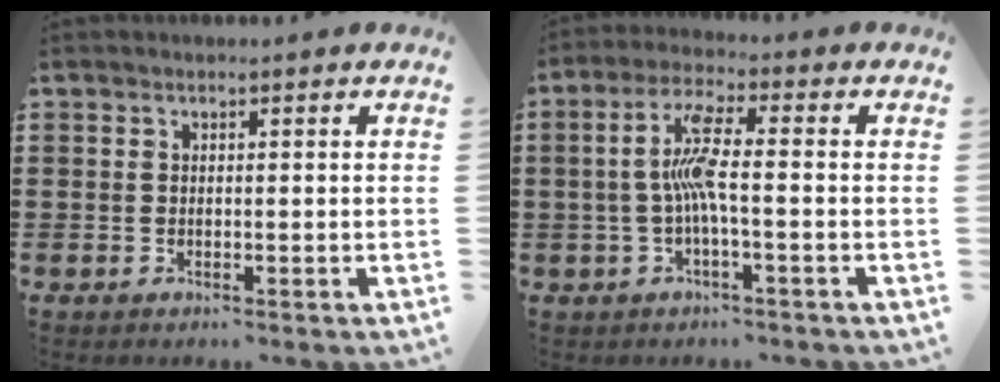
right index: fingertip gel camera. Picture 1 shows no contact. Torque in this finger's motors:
{"motor_torque": [1.05, -0.18, 0.66, 0.21]}